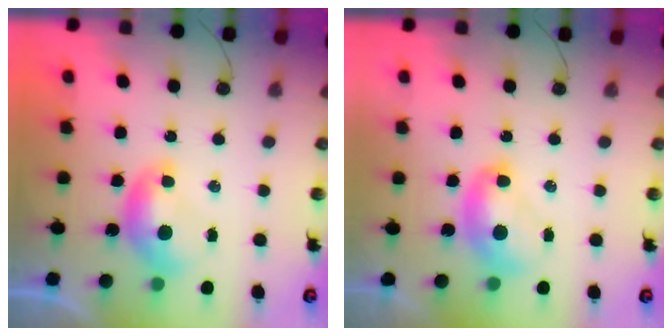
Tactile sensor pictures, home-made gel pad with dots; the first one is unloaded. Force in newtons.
{"total": 2.4, "press": 2.4, "slide": 0.3}